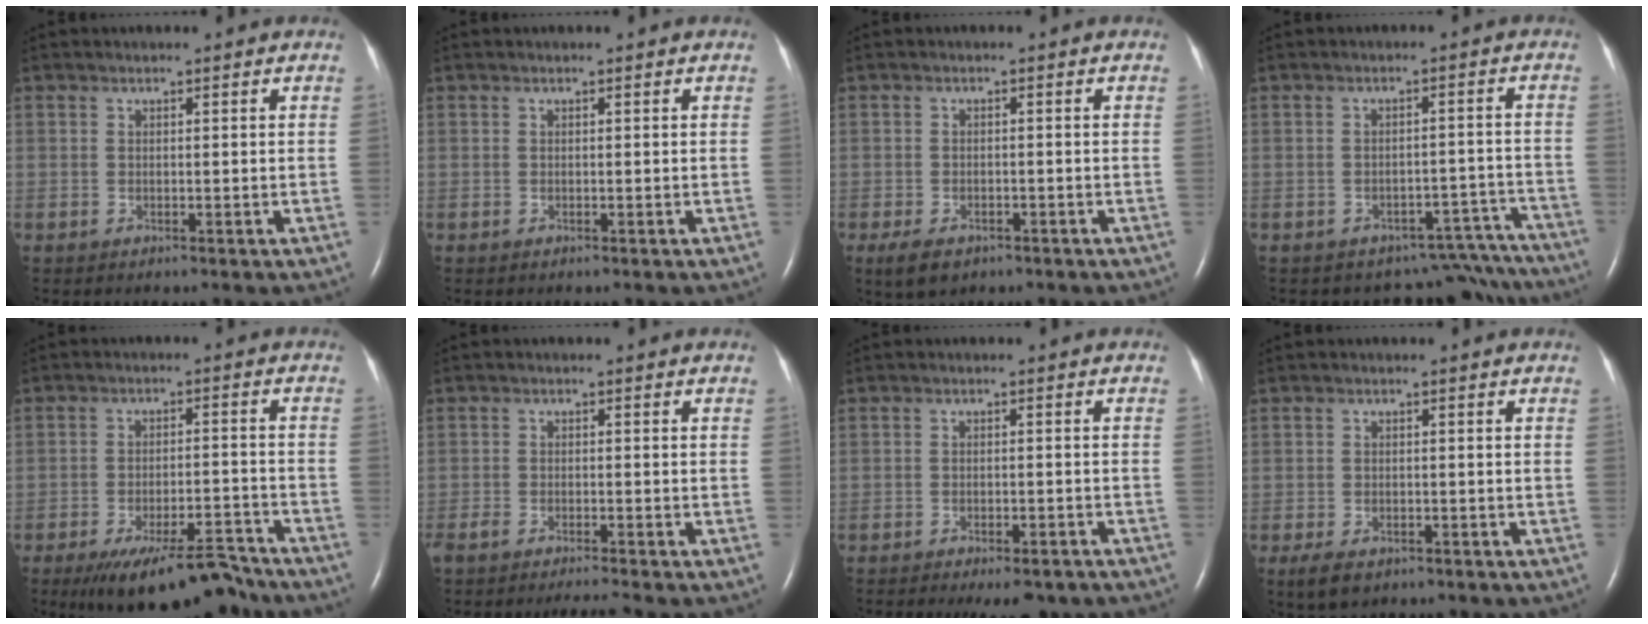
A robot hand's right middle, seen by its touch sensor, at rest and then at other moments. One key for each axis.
{"total": 0.0}
{"total": 4.0, "fx": -2.5, "fy": 2.1, "fz": 2.2, "tx": -0.047, "ty": -0.006, "tz": -0.036}
{"total": 11.3, "fx": -10.6, "fy": 3.8, "fz": -0.3, "tx": 0.029, "ty": 0.046, "tz": -0.114}
{"total": 12.7, "fx": -10.9, "fy": 2.8, "fz": 5.8, "tx": -0.085, "ty": 0.002, "tz": -0.166}
{"total": 5.3, "fx": -4.8, "fy": -0.2, "fz": 2.3, "tx": -0.041, "ty": -0.013, "tz": -0.081}
{"total": 9.2, "fx": -7.6, "fy": 2.6, "fz": 4.5, "tx": -0.056, "ty": -0.005, "tz": -0.096}
{"total": 3.3, "fx": -2.1, "fy": 1.7, "fz": 1.9, "tx": -0.040, "ty": -0.005, "tz": -0.030}